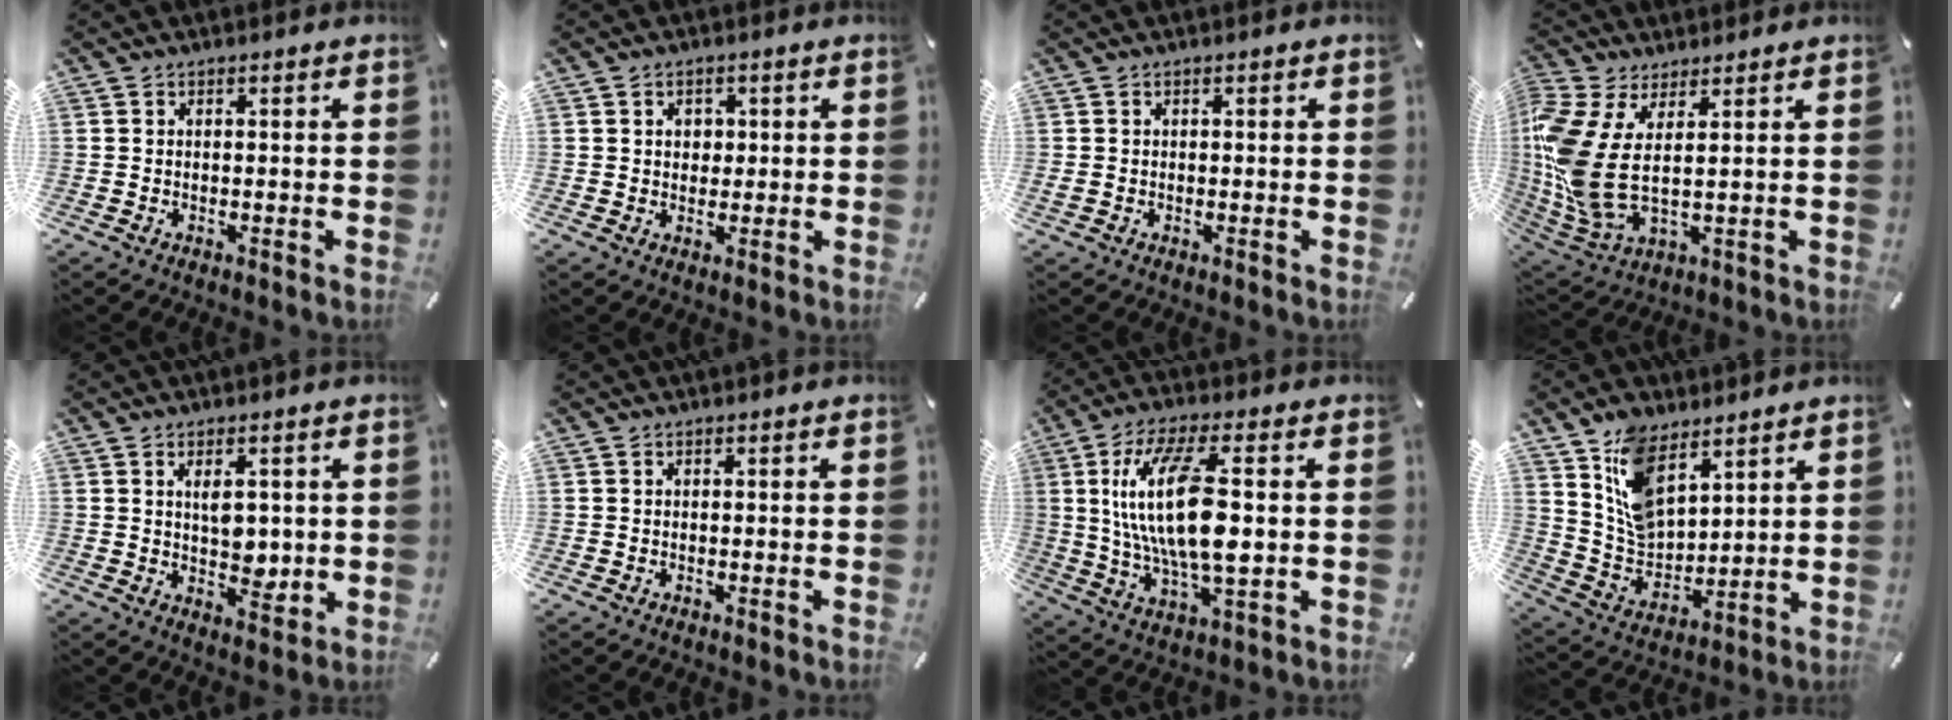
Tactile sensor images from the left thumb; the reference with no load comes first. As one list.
[{"total": 3.1, "force": [0.6, 2.6, 1.6], "torque": [-0.012, -0.003, 0.002]}, {"total": 1.0, "force": [-0.1, 0.7, 0.7], "torque": [-0.014, 0.003, -0.003]}, {"total": 11.1, "force": [2.1, 5.2, 9.6], "torque": [-0.245, -0.046, 0.034]}, {"total": 6.5, "force": [1.3, 3.9, 5.0], "torque": [-0.059, -0.010, 0.017]}, {"total": 0.0}, {"total": 17.3, "force": [2.7, 6.3, 15.9], "torque": [-0.343, -0.010, 0.036]}, {"total": 12.1, "force": [7.4, 7.1, 6.4], "torque": [-0.144, -0.034, 0.147]}]